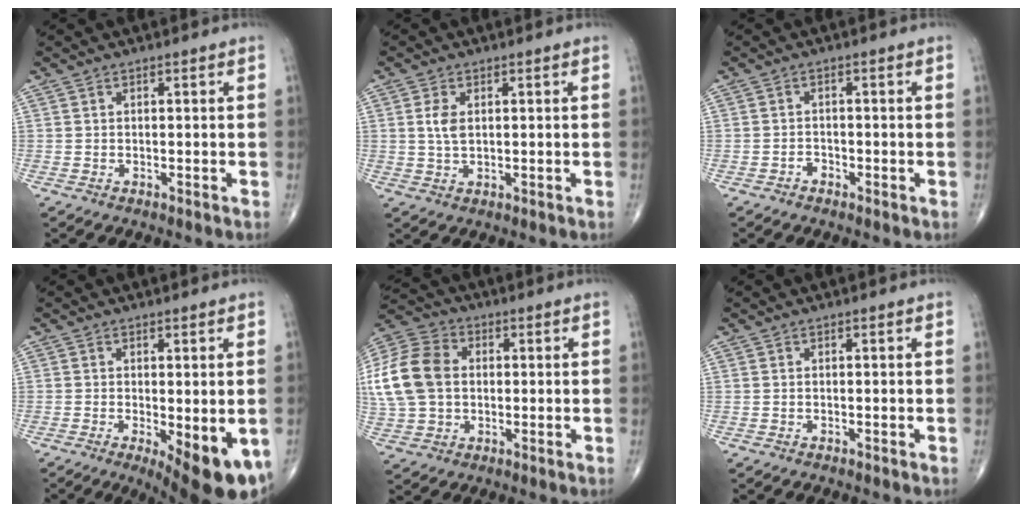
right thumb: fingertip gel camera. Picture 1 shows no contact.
{"total": 3.5, "force": [0.8, 2.0, 2.8], "torque": [-0.055, -0.003, 0.017]}
{"total": 1.3, "force": [-0.9, 0.8, 0.3], "torque": [0.000, 0.002, -0.021]}
{"total": 12.6, "force": [-4.3, 4.0, 11.1], "torque": [-0.125, -0.022, -0.052]}
{"total": 16.9, "force": [1.4, 12.6, 11.2], "torque": [-0.249, 0.022, 0.026]}
{"total": 0.0}